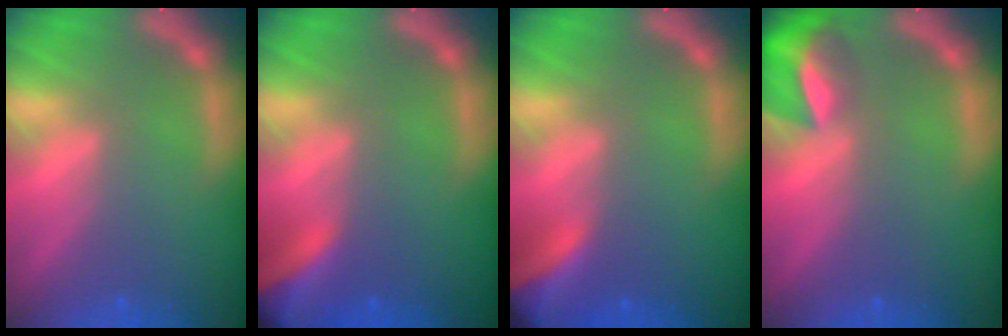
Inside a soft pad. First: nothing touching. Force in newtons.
{"total": 9.0}
{"total": 8.4}
{"total": 6.0}